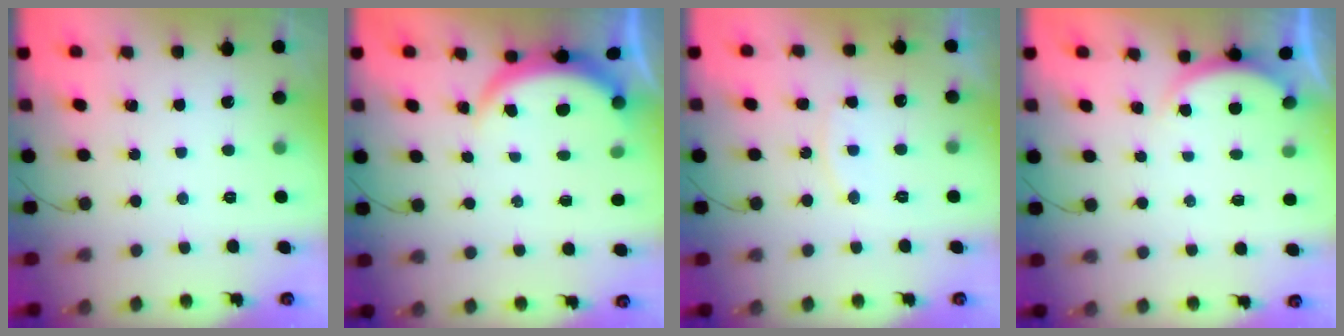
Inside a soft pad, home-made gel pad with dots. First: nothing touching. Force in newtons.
{"total": 3.8, "press": 3.8, "slide": 0.3}
{"total": 7.4, "press": 7.4, "slide": 0.3}
{"total": 2.2, "press": 2.2, "slide": 0.6}